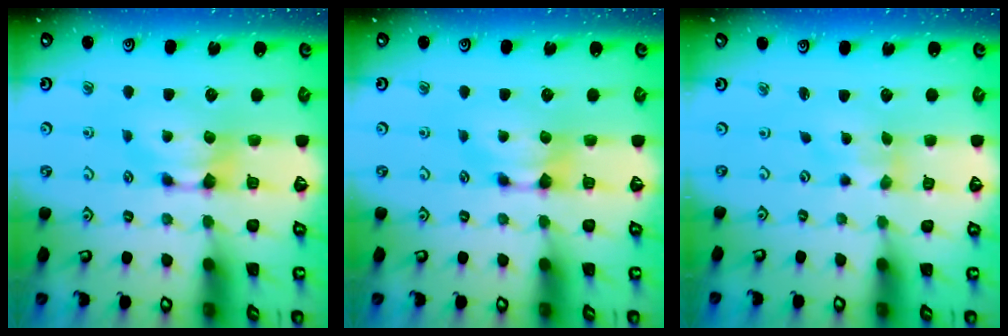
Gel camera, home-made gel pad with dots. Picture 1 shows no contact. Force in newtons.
{"total": 0.0}
{"total": 1.9, "press": 1.6, "slide": 0.9}